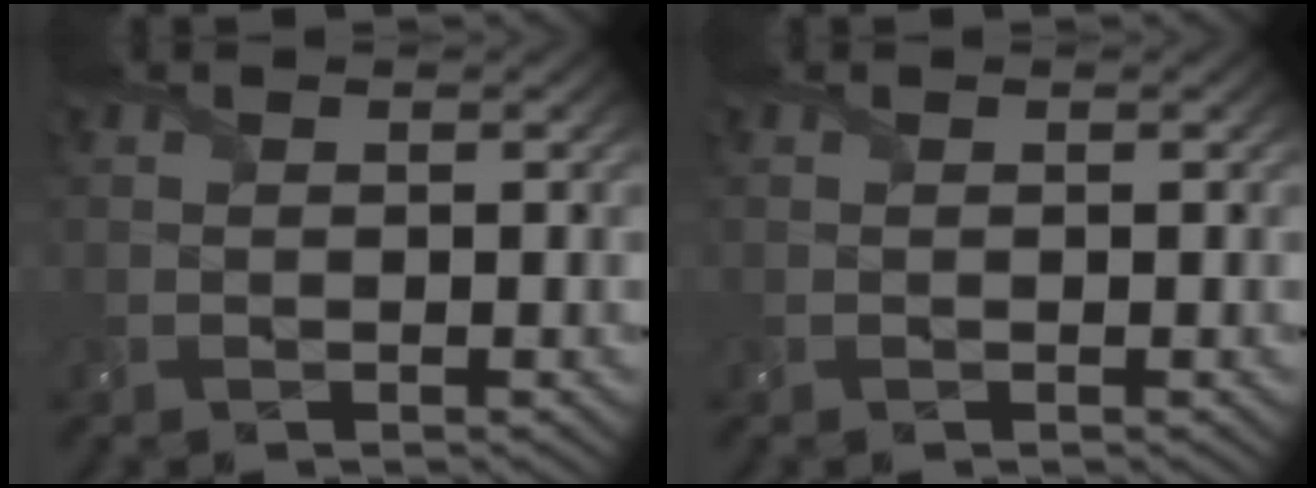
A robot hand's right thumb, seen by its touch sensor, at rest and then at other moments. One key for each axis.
{"total": 0.0}